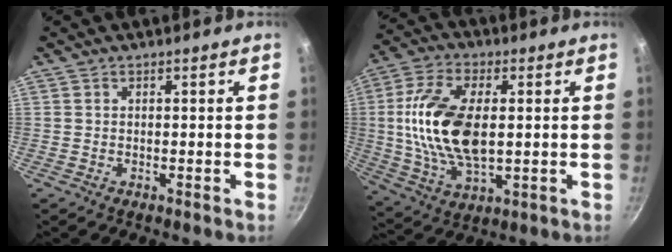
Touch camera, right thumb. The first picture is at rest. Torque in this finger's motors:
{"motor_torque": [2.25, 1.98, 1.80, -0.51, 0.20]}